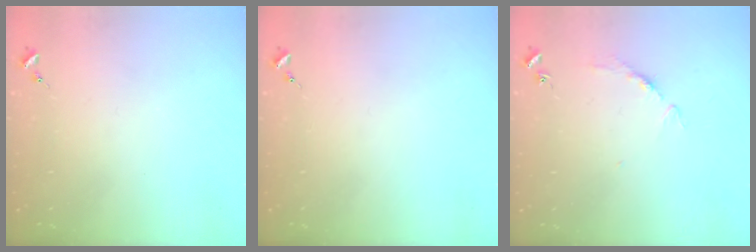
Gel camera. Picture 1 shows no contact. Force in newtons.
{"total": 0.0}
{"total": 3.3, "press": 3.3, "slide": 0.4}